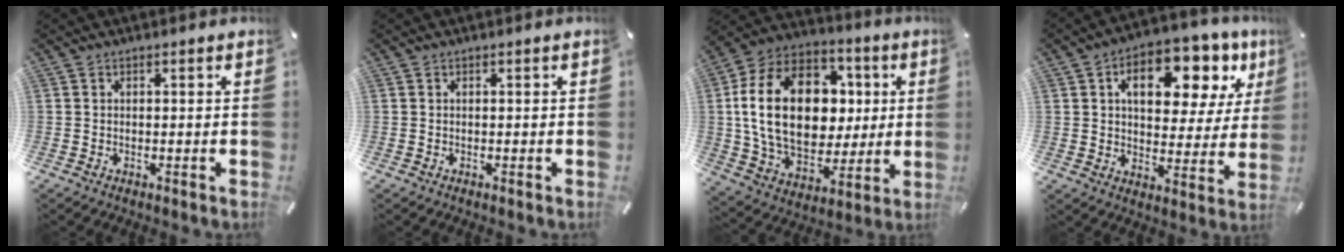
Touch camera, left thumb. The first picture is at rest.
{"total": 0.0}
{"total": 24.8, "force": [2.9, 17.7, 17.2], "torque": [-0.333, 0.008, 0.059]}
{"total": 15.6, "force": [7.0, 9.3, 10.3], "torque": [-0.139, -0.030, 0.112]}